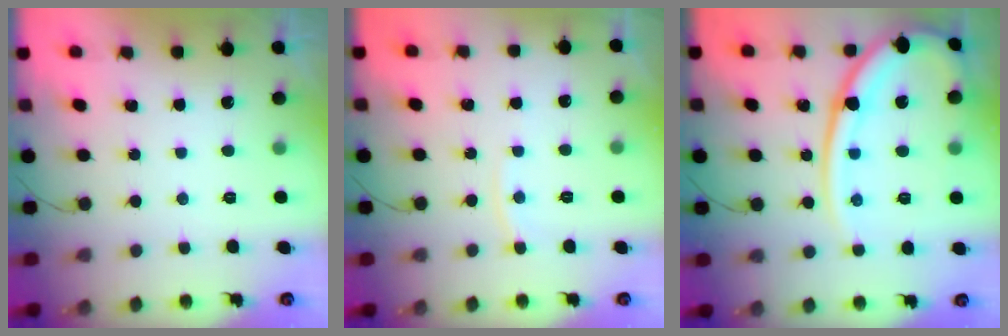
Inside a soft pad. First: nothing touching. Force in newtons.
{"total": 3.9, "press": 3.9, "slide": 0.5}
{"total": 17.5, "press": 17.4, "slide": 1.7}